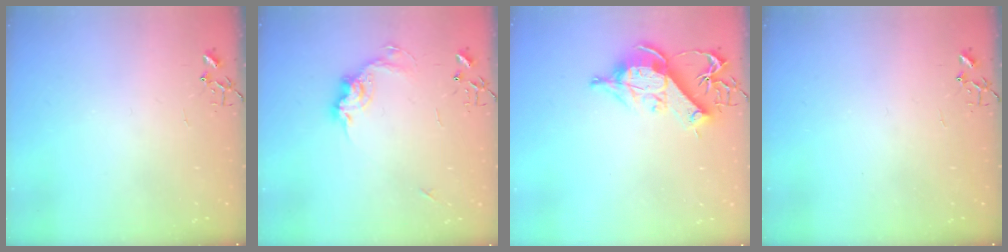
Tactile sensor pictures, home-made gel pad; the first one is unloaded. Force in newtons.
{"total": 10.8, "press": 10.8, "slide": 0.5}
{"total": 12.7, "press": 12.5, "slide": 2.0}
{"total": 0.0}